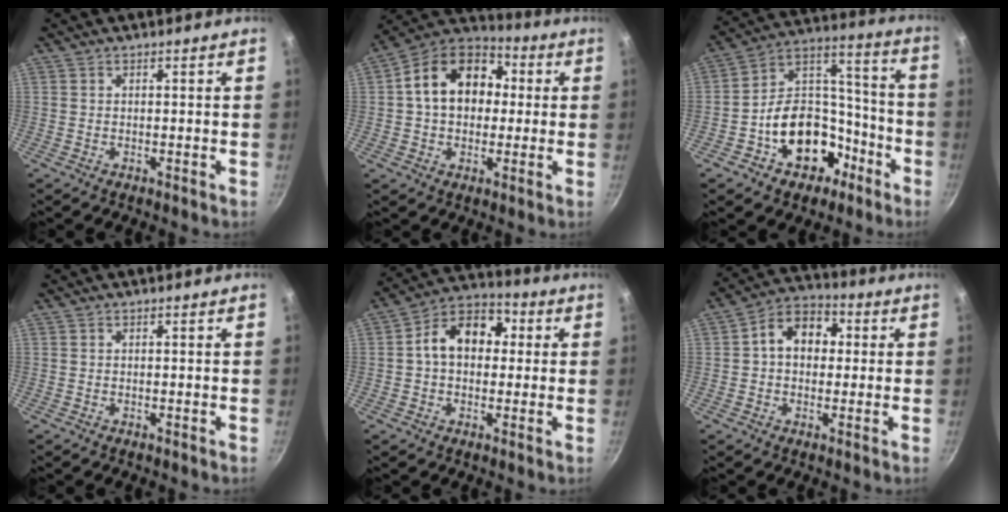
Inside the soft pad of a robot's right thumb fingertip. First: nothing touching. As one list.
[{"total": 16.3, "force": [2.1, 12.2, 10.6], "torque": [-0.146, 0.034, 0.018]}, {"total": 18.2, "force": [-8.3, 13.2, 9.5], "torque": [-0.114, 0.092, -0.121]}, {"total": 0.0}, {"total": 12.1, "force": [1.3, 8.9, 8.0], "torque": [-0.085, 0.031, 0.000]}, {"total": 9.9, "force": [1.2, 7.5, 6.5], "torque": [-0.060, 0.025, 0.002]}]